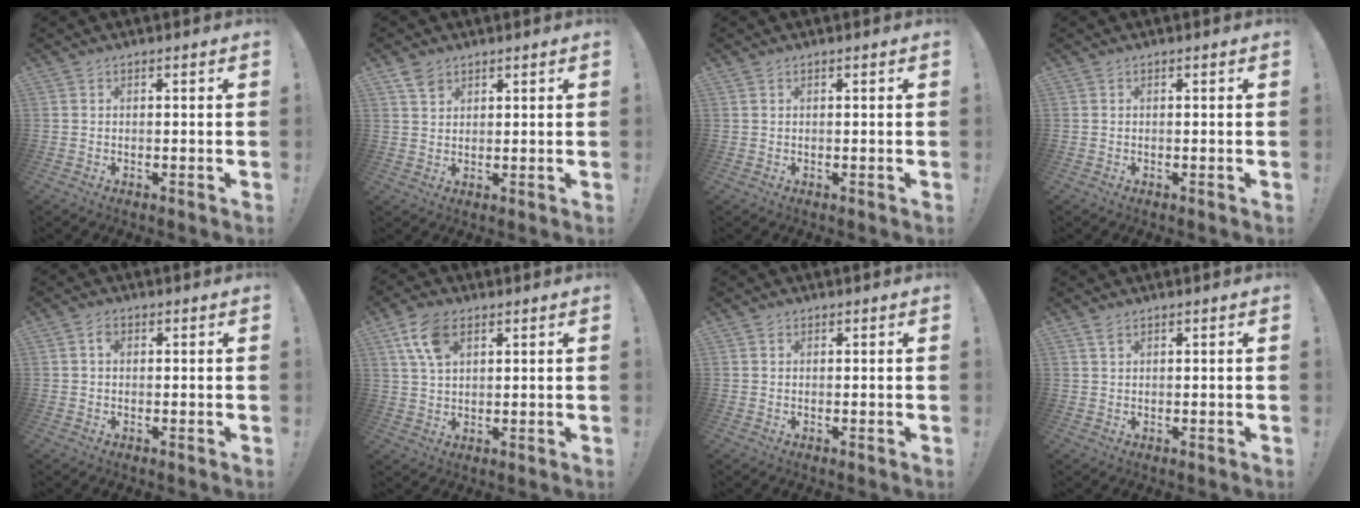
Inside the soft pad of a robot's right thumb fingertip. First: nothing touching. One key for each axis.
{"total": 3.7, "fx": 2.6, "fy": 2.2, "fz": 1.5, "tx": -0.019, "ty": -0.011, "tz": 0.048}
{"total": 0.0}
{"total": 0.0}
{"total": 1.9, "fx": 0.4, "fy": 1.4, "fz": 1.3, "tx": -0.027, "ty": 0.005, "tz": 0.007}
{"total": 9.2, "fx": 4.3, "fy": 5.1, "fz": 6.3, "tx": -0.114, "ty": -0.007, "tz": 0.082}
{"total": 0.9, "fx": 0.5, "fy": 0.7, "fz": 0.1, "tx": 0.002, "ty": -0.002, "tz": 0.009}
{"total": 2.0, "fx": 1.4, "fy": 0.9, "fz": 1.2, "tx": -0.019, "ty": -0.001, "tz": 0.024}